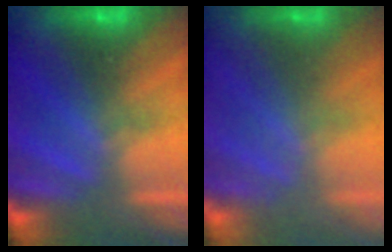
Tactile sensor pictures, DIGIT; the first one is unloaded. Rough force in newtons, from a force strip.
{"total": 1.8}